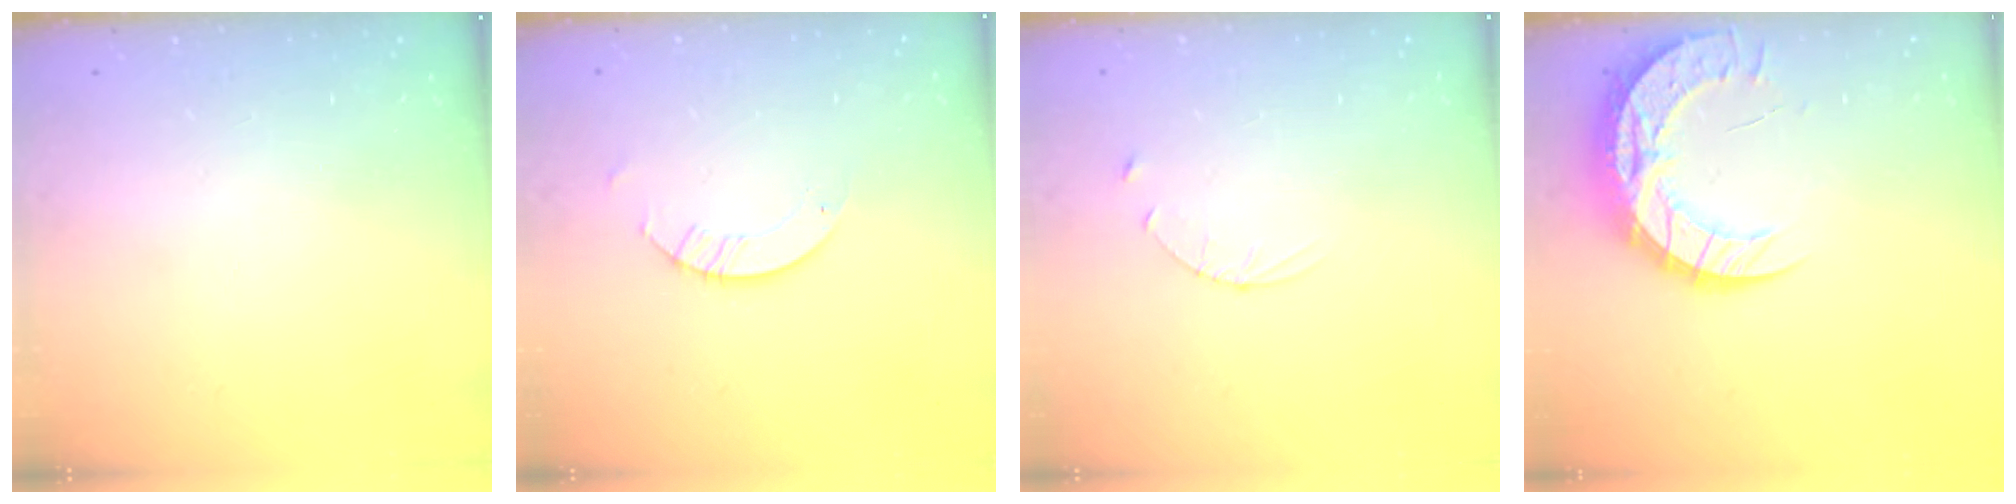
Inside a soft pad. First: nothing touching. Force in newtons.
{"total": 3.2, "press": 3.2, "slide": 0.2}
{"total": 3.0, "press": 2.9, "slide": 0.4}
{"total": 13.4, "press": 13.4, "slide": 1.0}